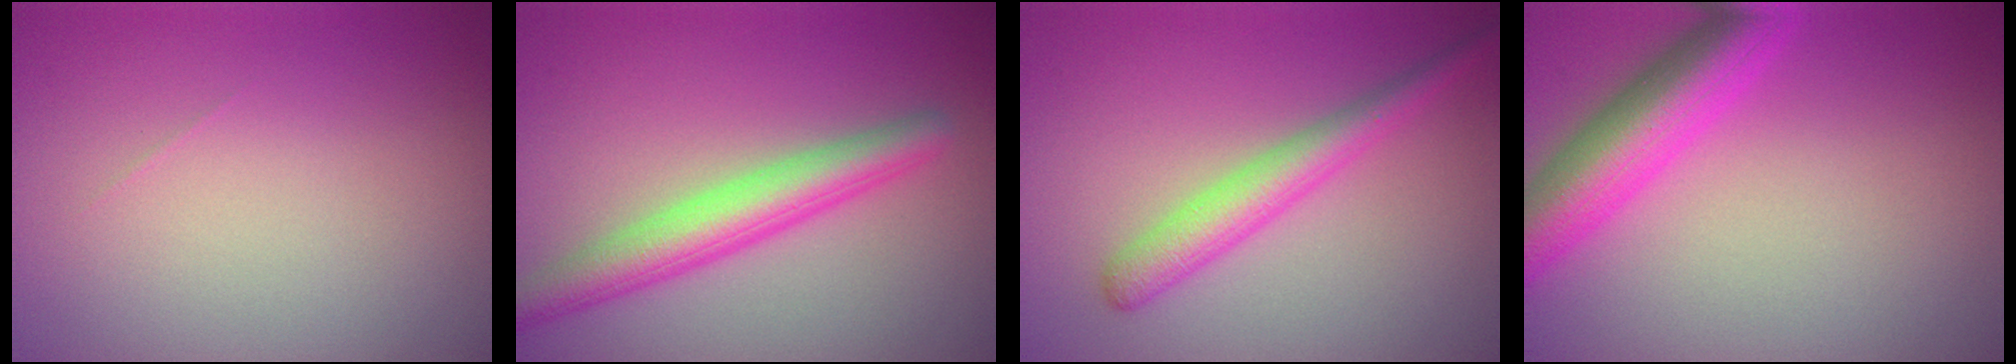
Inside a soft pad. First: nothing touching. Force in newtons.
{"total": 4.6, "press": 4.6, "slide": 0.1}
{"total": 3.4, "press": 3.4, "slide": 0.1}
{"total": 6.0, "press": 6.0, "slide": 0.3}